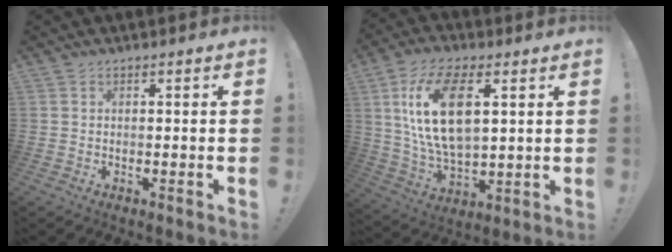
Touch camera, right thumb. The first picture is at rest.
{"total": 18.5, "force": [5.9, 9.4, 14.9], "torque": [-0.286, -0.011, 0.100]}